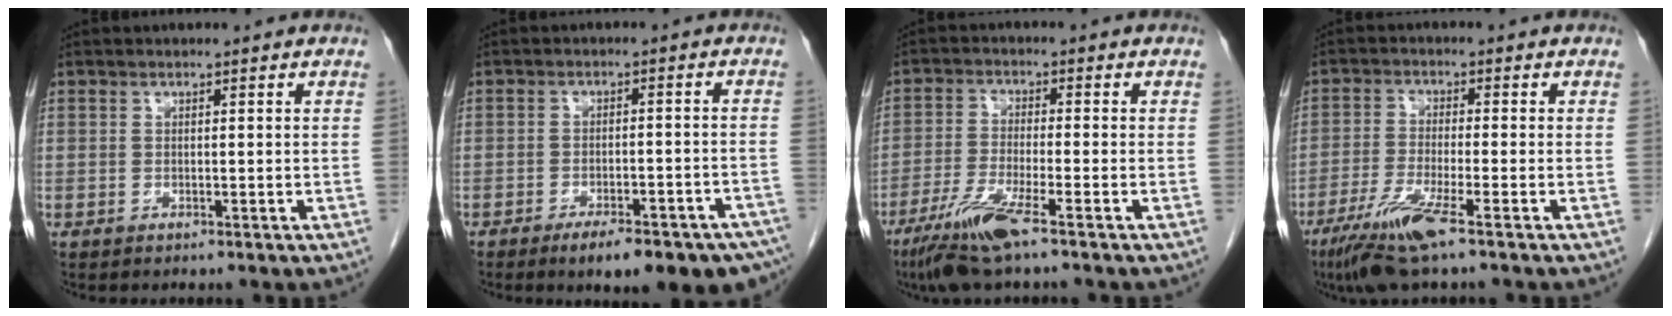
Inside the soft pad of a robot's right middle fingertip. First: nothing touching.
{"total": 14.8, "force": [-10.9, 4.0, 9.1], "torque": [-0.071, 0.010, -0.139]}
{"total": 7.8, "force": [-5.0, 0.0, 6.0], "torque": [-0.124, -0.024, -0.099]}
{"total": 7.9, "force": [-4.8, -0.1, 6.3], "torque": [-0.128, -0.024, -0.093]}